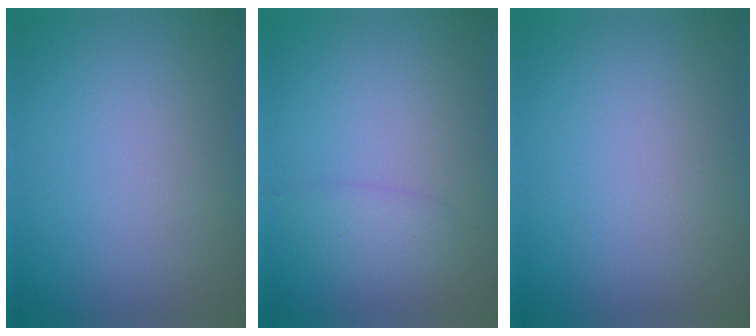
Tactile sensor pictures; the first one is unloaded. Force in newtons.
{"total": 1.4, "press": 1.4, "slide": 0.1}
{"total": 0.0}